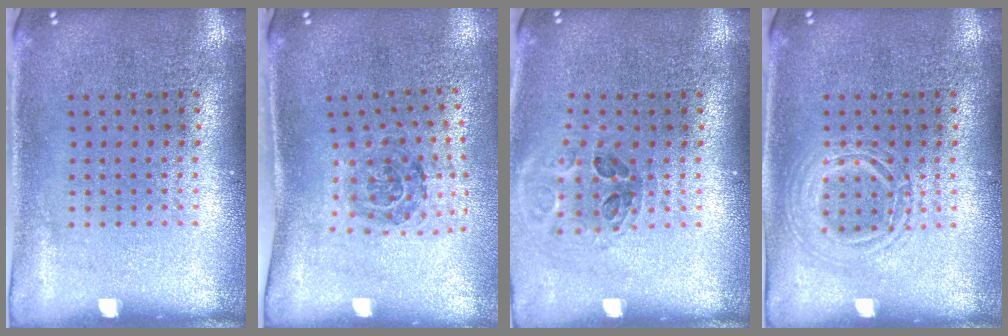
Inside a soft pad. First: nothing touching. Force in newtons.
{"total": 1.3, "press": 1.1, "slide": 0.7}
{"total": 1.0, "press": 1.0, "slide": 0.1}
{"total": 2.2, "press": 2.2, "slide": 0.3}